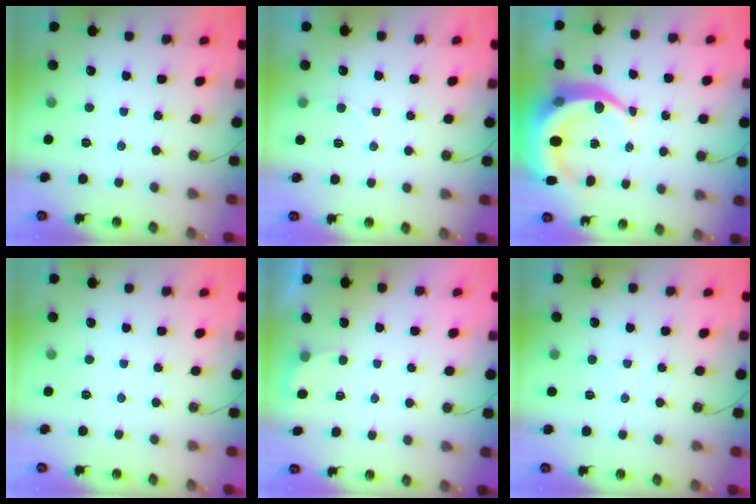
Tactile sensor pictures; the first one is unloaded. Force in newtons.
{"total": 4.0, "press": 4.0, "slide": 0.5}
{"total": 10.8, "press": 10.7, "slide": 1.4}
{"total": 0.0}
{"total": 1.8, "press": 1.7, "slide": 0.8}
{"total": 4.8, "press": 4.8, "slide": 0.4}